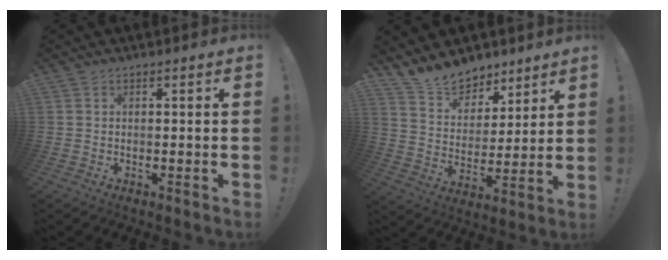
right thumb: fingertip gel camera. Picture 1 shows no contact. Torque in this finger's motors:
{"motor_torque": [-0.03, 0.04, -0.14, 0.42, 0.12]}